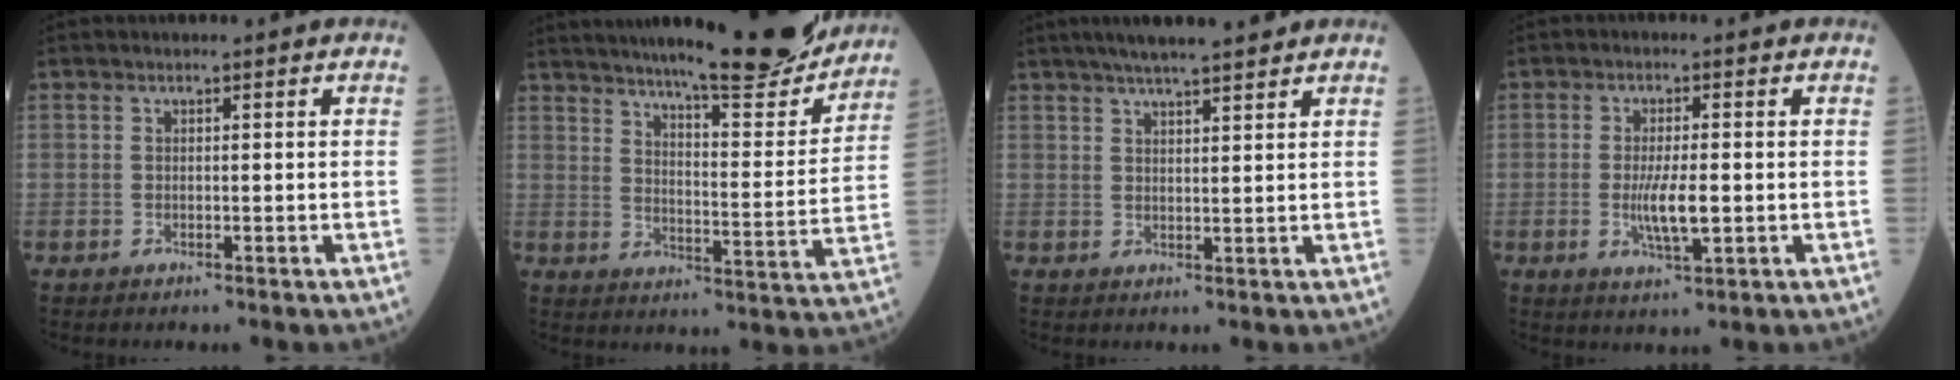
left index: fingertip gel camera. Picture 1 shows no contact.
{"total": 19.9, "force": [17.6, 1.7, 9.0], "torque": [-0.126, -0.034, 0.235]}
{"total": 8.6, "force": [7.1, 0.8, 4.7], "torque": [-0.068, 0.024, 0.103]}
{"total": 5.0, "force": [-0.8, 0.9, 4.8], "torque": [-0.097, -0.010, -0.013]}